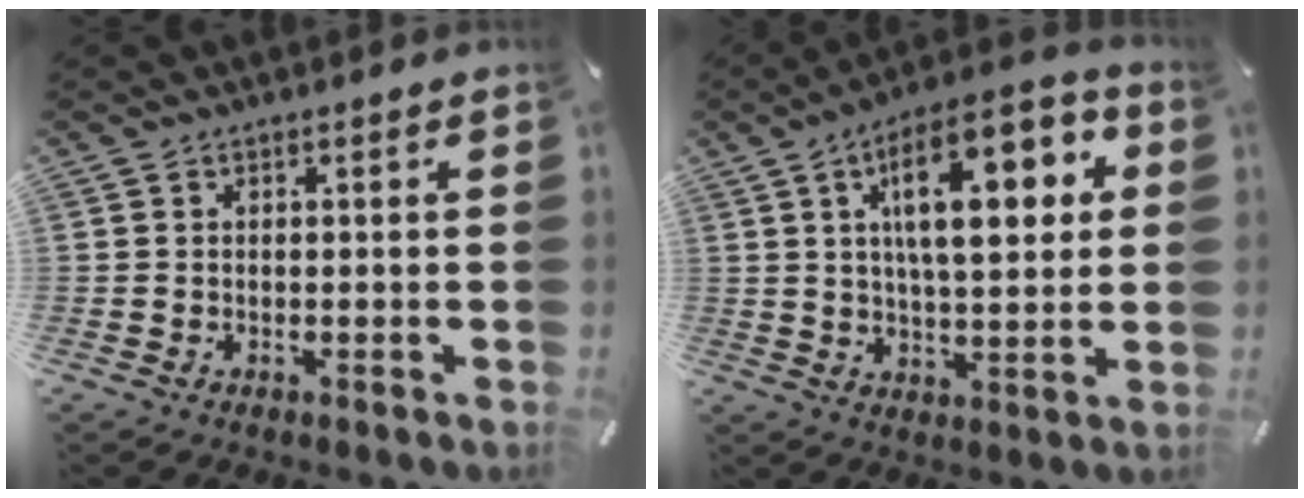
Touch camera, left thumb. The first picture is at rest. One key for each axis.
{"total": 18.0, "fx": 6.1, "fy": 7.3, "fz": 15.3, "tx": -0.243, "ty": -0.006, "tz": 0.090}